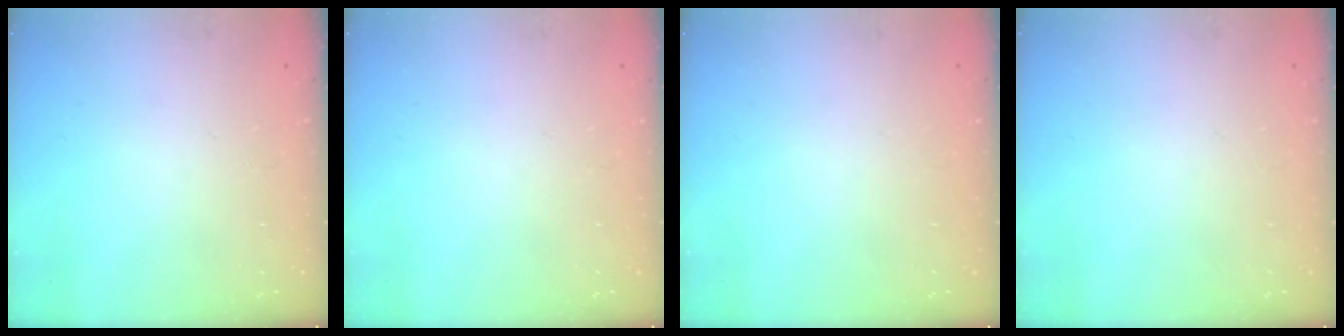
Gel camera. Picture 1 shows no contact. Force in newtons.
{"total": 0.0}
{"total": 0.0}
{"total": 0.0}